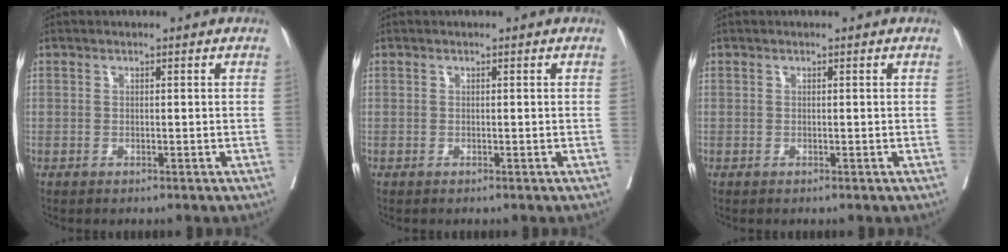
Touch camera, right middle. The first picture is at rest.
{"total": 0.0}
{"total": 0.0}